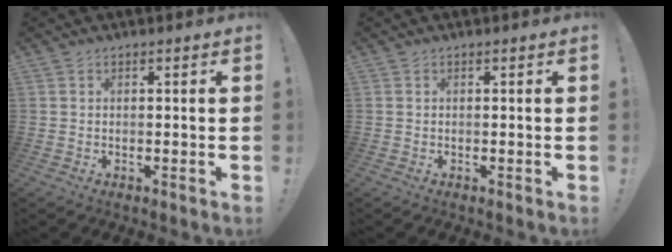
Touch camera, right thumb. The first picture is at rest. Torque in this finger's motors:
{"motor_torque": [-0.77, 2.01, 0.47, 0.24, 0.20]}